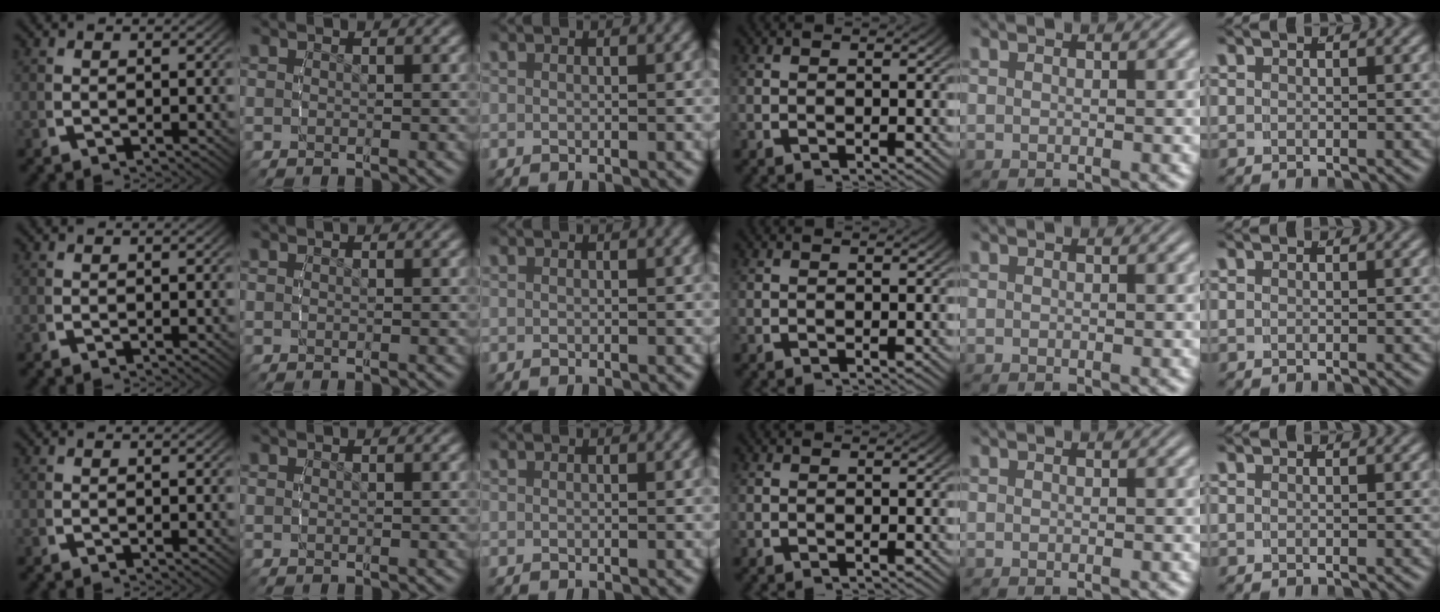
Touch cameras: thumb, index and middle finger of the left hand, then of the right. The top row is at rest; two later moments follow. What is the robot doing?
{"motion": "reach", "object": "paper"}